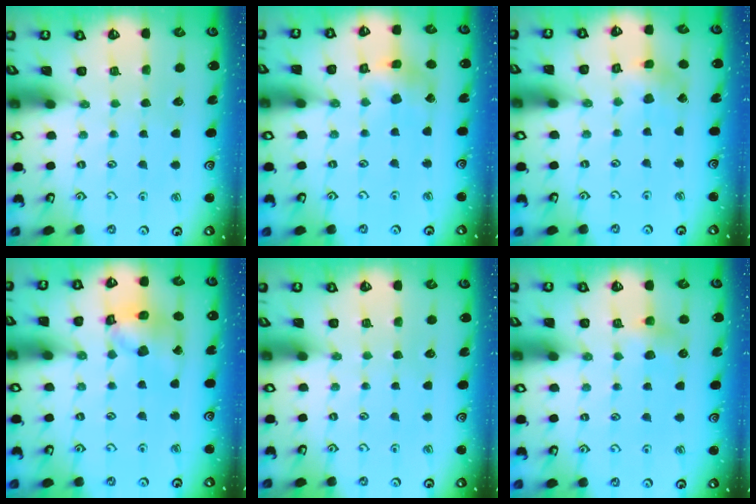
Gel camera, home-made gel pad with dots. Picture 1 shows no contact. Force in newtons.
{"total": 4.8, "press": 4.7, "slide": 0.6}
{"total": 2.9, "press": 2.9, "slide": 0.3}
{"total": 12.7, "press": 12.6, "slide": 1.5}
{"total": 0.0}
{"total": 4.4, "press": 4.3, "slide": 0.3}